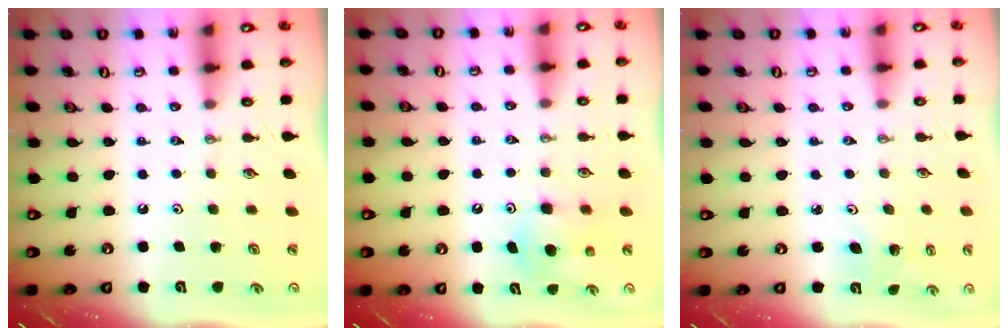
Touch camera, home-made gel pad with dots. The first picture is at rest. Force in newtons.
{"total": 7.1, "press": 7.1, "slide": 0.8}
{"total": 3.0, "press": 2.2, "slide": 2.0}